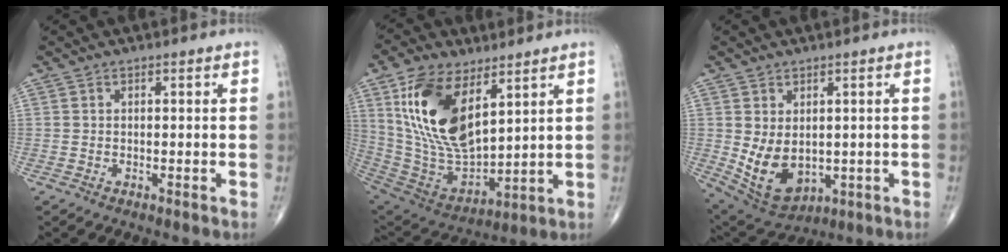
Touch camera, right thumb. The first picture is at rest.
{"total": 20.7, "force": [8.1, 10.5, 15.9], "torque": [-0.292, -0.035, 0.167]}
{"total": 9.9, "force": [-0.4, 6.6, 7.3], "torque": [-0.113, -0.011, 0.022]}